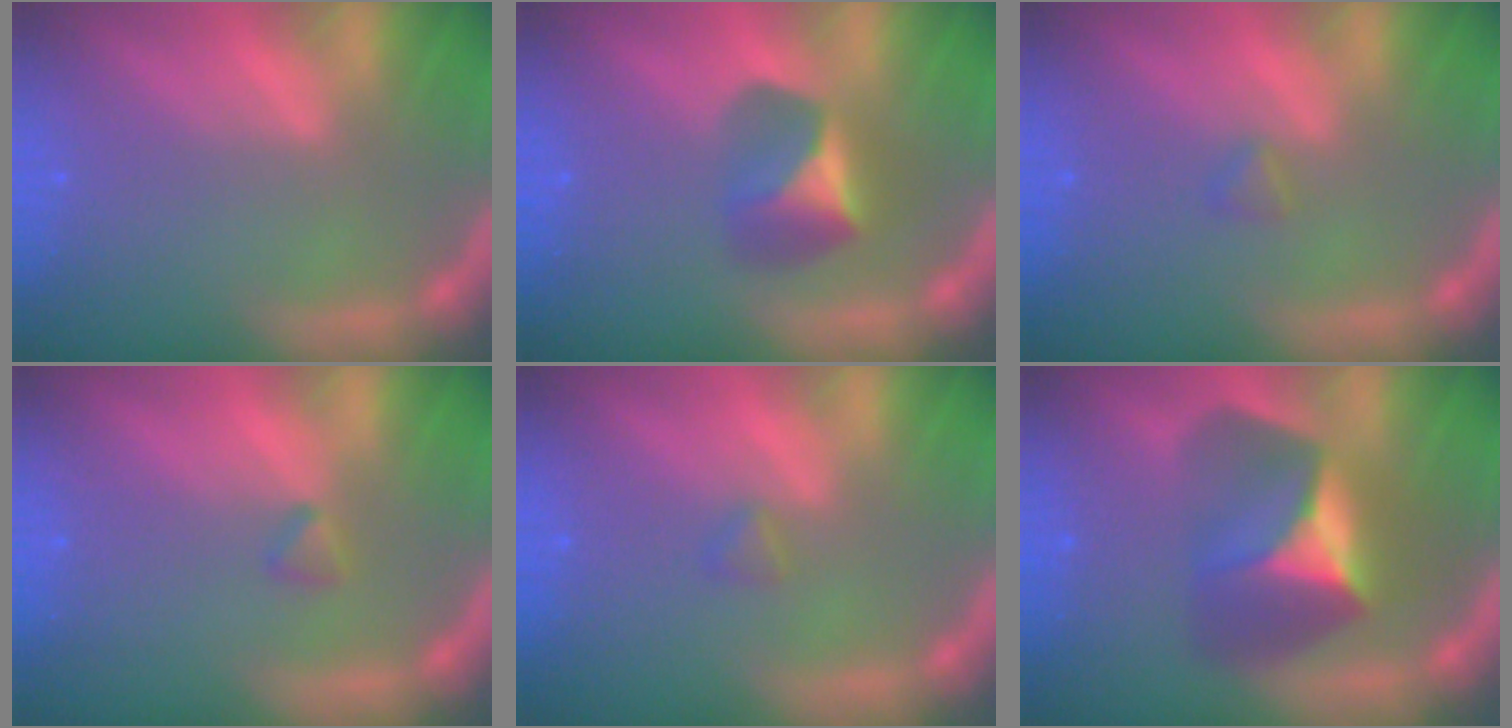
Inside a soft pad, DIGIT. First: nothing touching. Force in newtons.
{"total": 3.9}
{"total": 0.9}
{"total": 0.9}
{"total": 0.9}
{"total": 7.4}